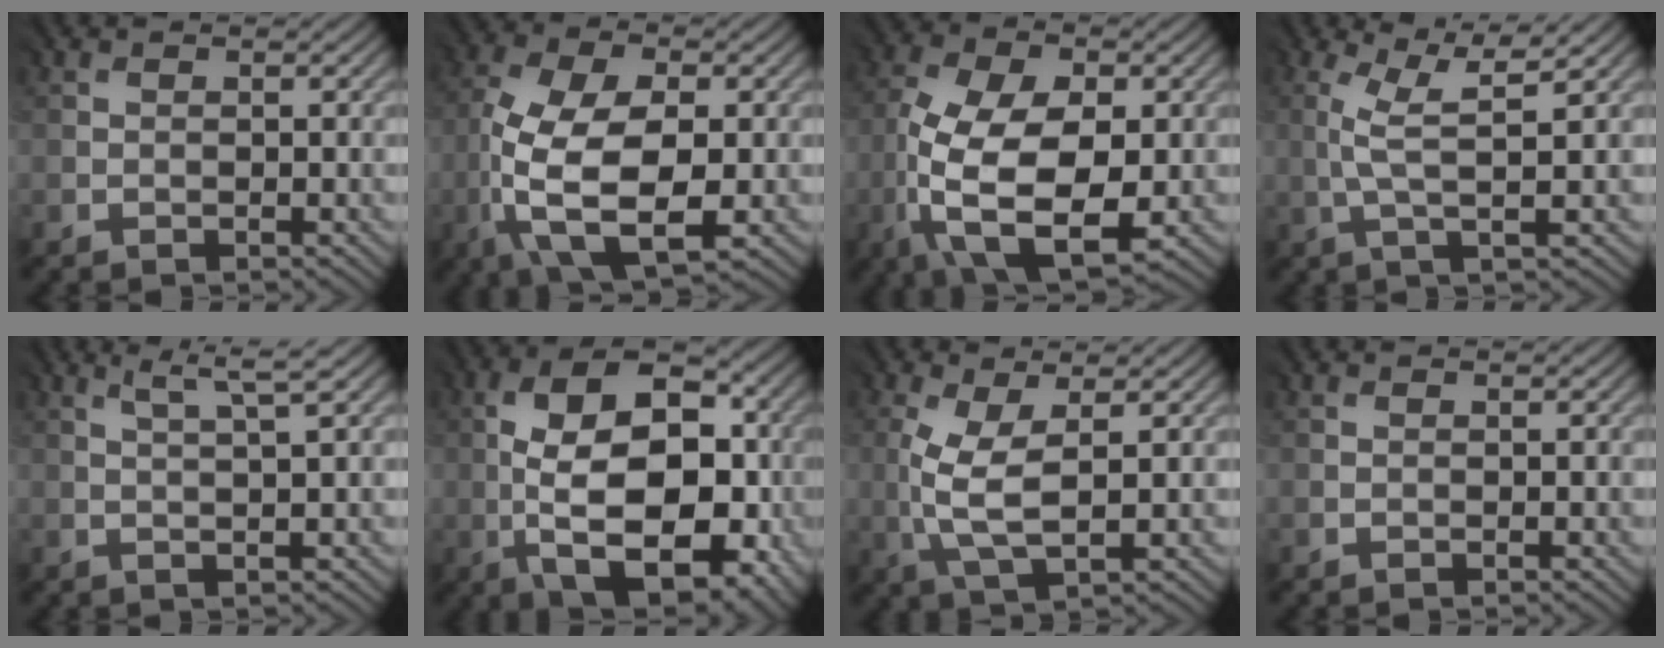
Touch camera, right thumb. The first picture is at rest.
{"total": 12.6, "force": [-3.1, 6.5, 10.4], "torque": [-0.240, -0.019, -0.051]}
{"total": 13.9, "force": [-3.4, 7.4, 11.2], "torque": [-0.245, -0.023, -0.055]}
{"total": 4.2, "force": [1.0, 0.3, 4.1], "torque": [-0.087, 0.007, 0.022]}
{"total": 2.6, "force": [1.4, -0.5, 2.2], "torque": [-0.037, 0.007, 0.030]}
{"total": 15.7, "force": [-2.3, 8.0, 13.3], "torque": [-0.202, 0.014, -0.037]}
{"total": 5.1, "force": [0.3, 1.7, 4.8], "torque": [-0.125, -0.002, 0.010]}
{"total": 0.0}